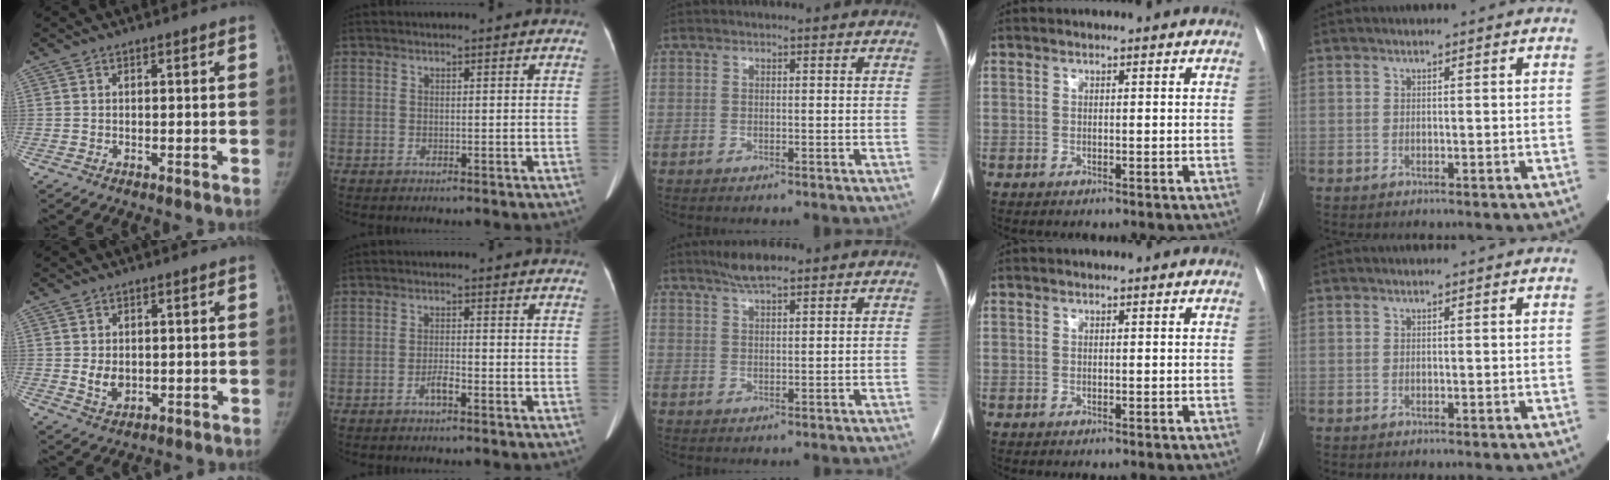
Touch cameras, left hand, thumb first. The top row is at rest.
{"thumb": {"total": 3.4, "force": [0.0, 2.6, 2.2], "torque": [-0.029, -0.015, 0.008]}, "index": {"total": 2.0, "force": [-1.3, 0.3, 1.5], "torque": [-0.027, 0.001, -0.024]}, "middle": {"total": 3.9, "force": [3.2, 0.5, 2.2], "torque": [-0.047, 0.008, 0.060]}}